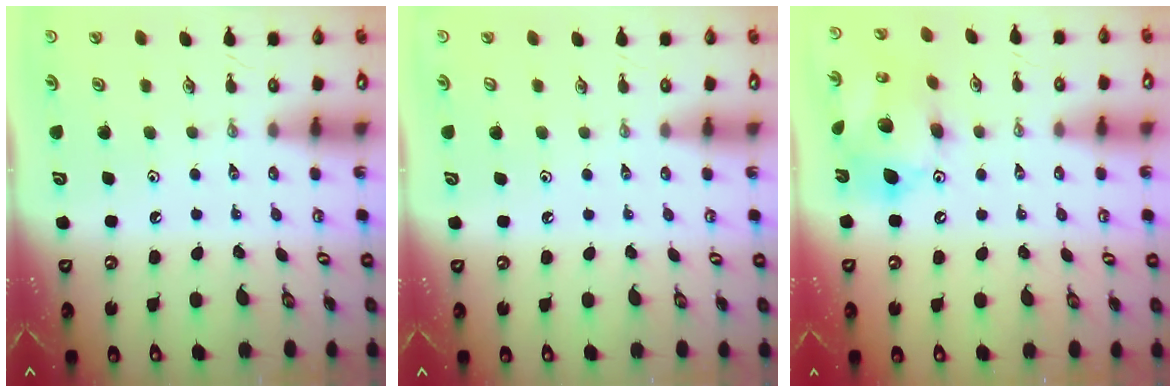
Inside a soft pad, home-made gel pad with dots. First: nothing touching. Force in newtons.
{"total": 1.0, "press": 0.2, "slide": 1.0}
{"total": 13.4, "press": 13.4, "slide": 0.6}